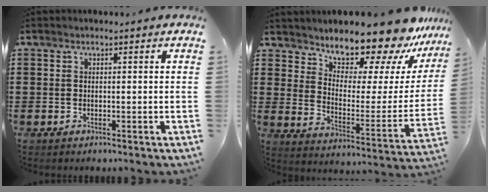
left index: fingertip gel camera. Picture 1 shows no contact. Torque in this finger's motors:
{"motor_torque": [2.13, 0.02, 1.05, 0.21]}